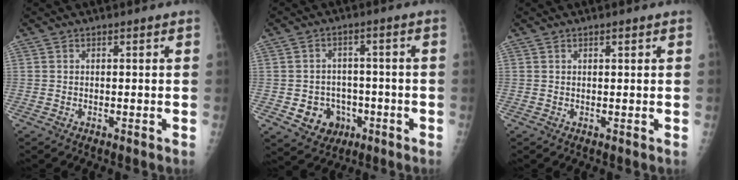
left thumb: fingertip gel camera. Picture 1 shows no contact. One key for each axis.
{"total": 7.8, "fx": -2.6, "fy": 6.8, "fz": 2.9, "tx": -0.017, "ty": 0.020, "tz": -0.029}
{"total": 0.7, "fx": 0.5, "fy": 0.2, "fz": 0.5, "tx": -0.007, "ty": -0.002, "tz": 0.008}